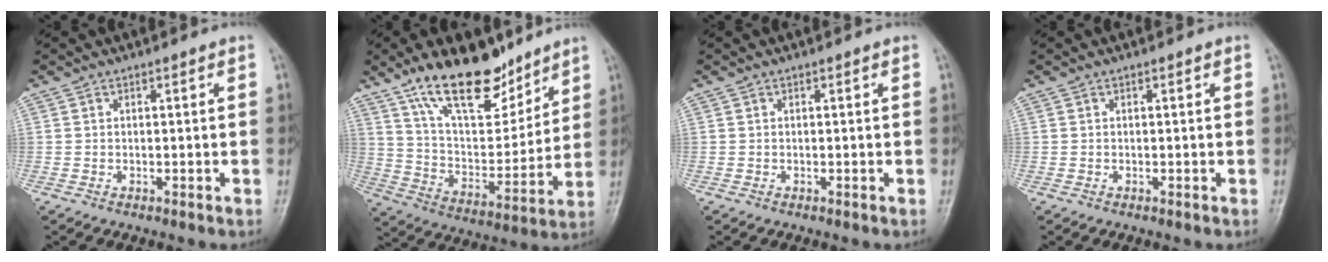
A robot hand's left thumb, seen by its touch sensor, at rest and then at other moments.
{"total": 19.2, "force": [13.5, 8.1, 11.0], "torque": [-0.135, -0.078, 0.239]}
{"total": 0.0}
{"total": 0.0}